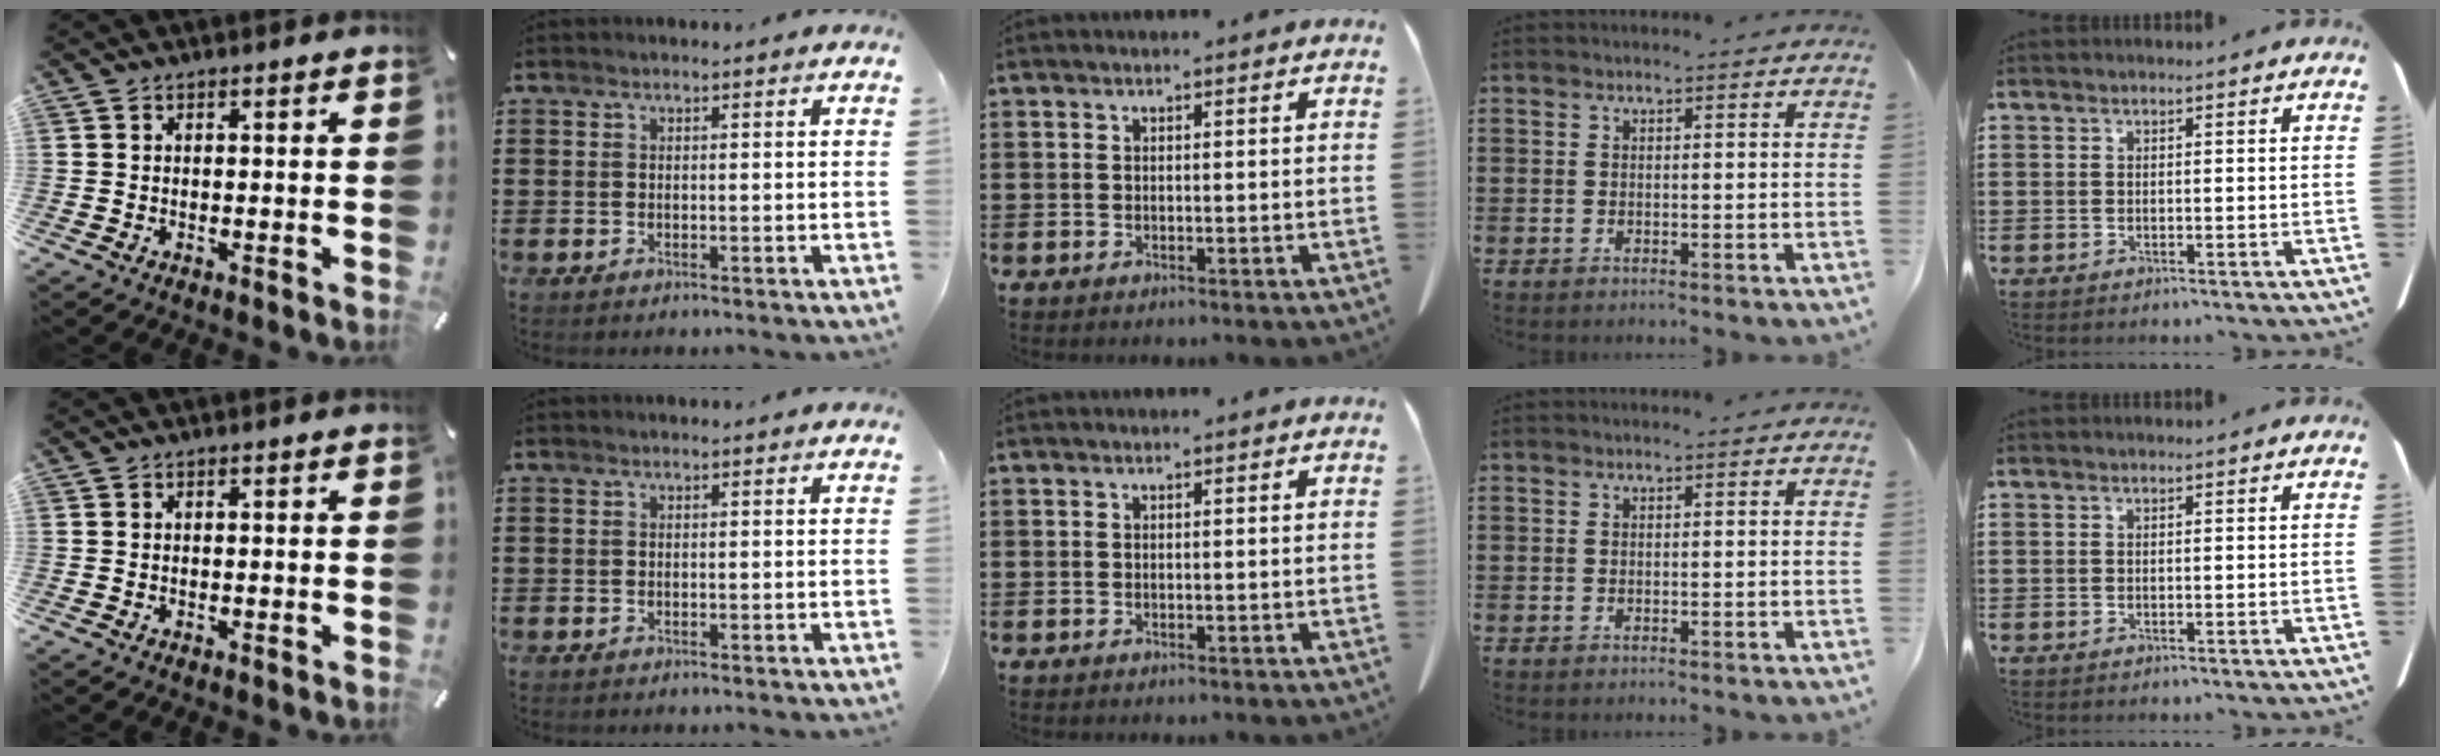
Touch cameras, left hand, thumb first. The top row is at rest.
{}